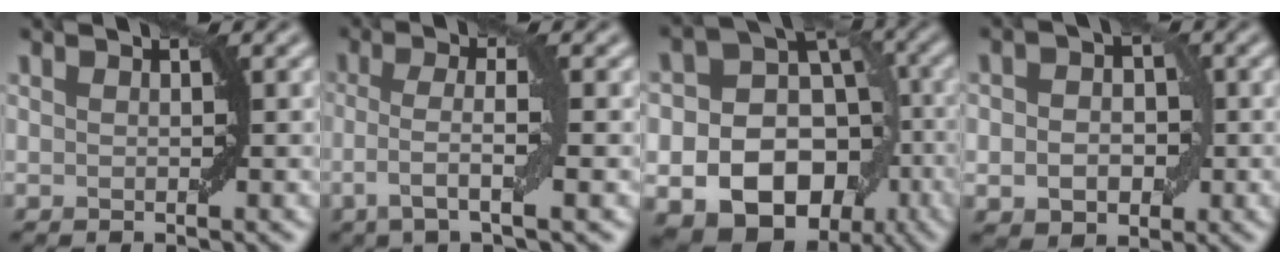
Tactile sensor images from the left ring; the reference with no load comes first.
{"total": 3.8, "force": [-0.9, 0.6, 3.7], "torque": [-0.069, 0.004, -0.021]}
{"total": 17.2, "force": [-6.2, 13.9, 8.1], "torque": [-0.117, -0.020, -0.117]}
{"total": 4.7, "force": [-0.4, 3.7, 2.9], "torque": [-0.021, 0.001, -0.015]}